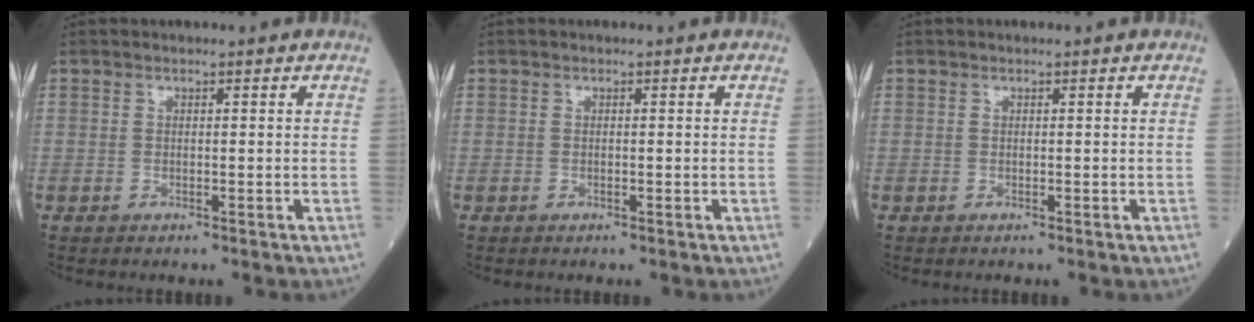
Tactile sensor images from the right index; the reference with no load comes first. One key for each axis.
{"total": 0.0}
{"total": 0.0}